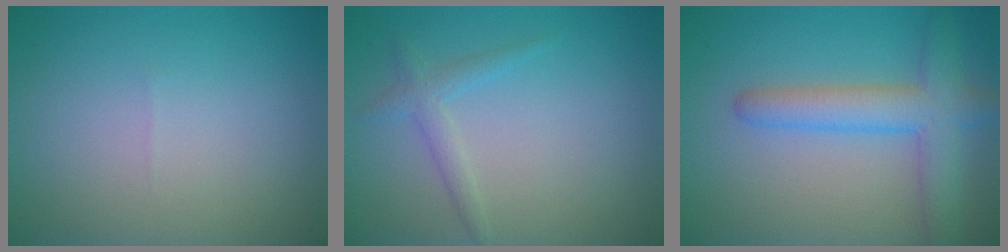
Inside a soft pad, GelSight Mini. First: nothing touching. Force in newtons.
{"total": 1.6, "press": 1.6, "slide": 0.1}
{"total": 4.7, "press": 4.7, "slide": 0.3}